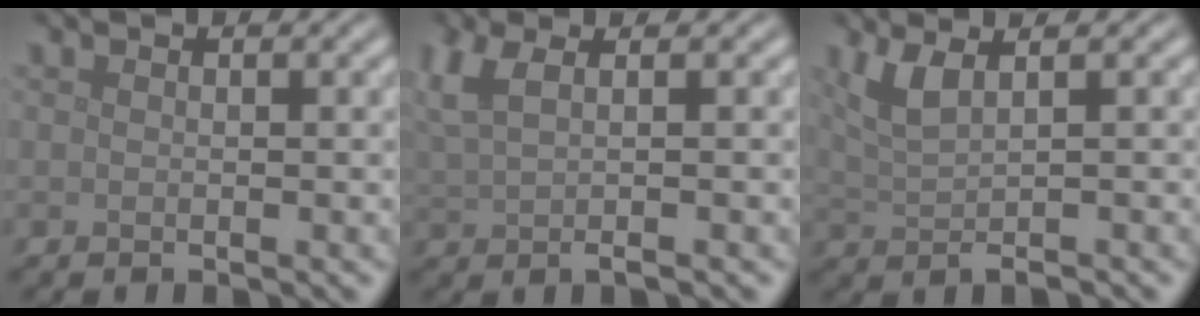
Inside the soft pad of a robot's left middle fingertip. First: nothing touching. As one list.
[{"total": 4.0, "force": [1.3, 1.4, 3.5], "torque": [-0.057, 0.006, 0.024]}, {"total": 3.2, "force": [1.0, 1.0, 2.9], "torque": [-0.048, 0.003, 0.019]}]